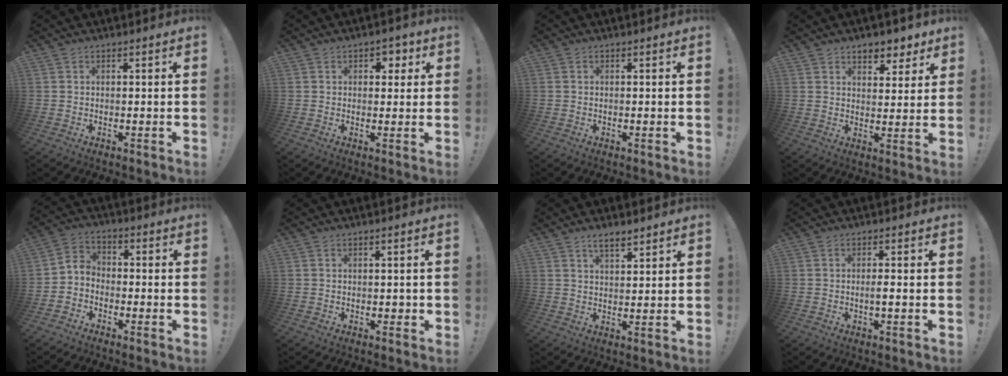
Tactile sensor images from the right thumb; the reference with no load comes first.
{"total": 3.7, "force": [1.1, 3.1, 1.6], "torque": [-0.005, 0.000, 0.014]}
{"total": 0.0}
{"total": 6.5, "force": [4.9, 3.8, 1.9], "torque": [-0.005, -0.040, 0.087]}
{"total": 5.2, "force": [-4.1, 2.9, 1.3], "torque": [-0.026, 0.015, -0.079]}
{"total": 1.2, "force": [-0.3, 1.0, 0.6], "torque": [-0.010, 0.004, -0.005]}
{"total": 4.7, "force": [3.7, 1.6, 2.4], "torque": [-0.036, -0.022, 0.064]}
{"total": 2.2, "force": [-0.5, 0.2, 2.1], "torque": [-0.043, 0.003, -0.011]}